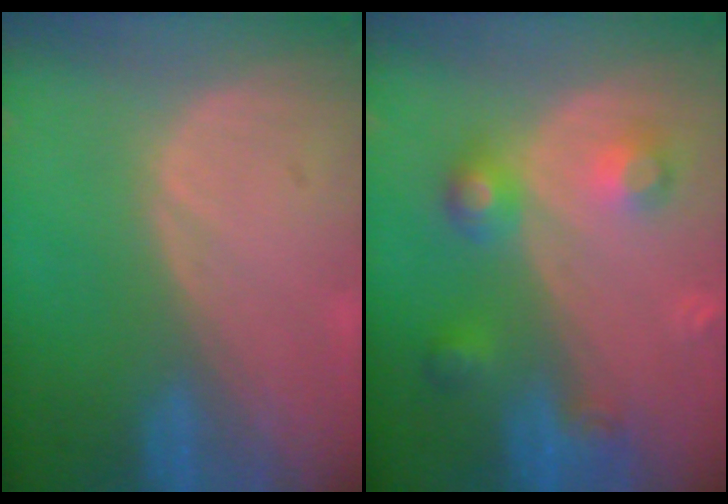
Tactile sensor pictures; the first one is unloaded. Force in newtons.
{"total": 5.6, "press": 5.6, "slide": 0.3}